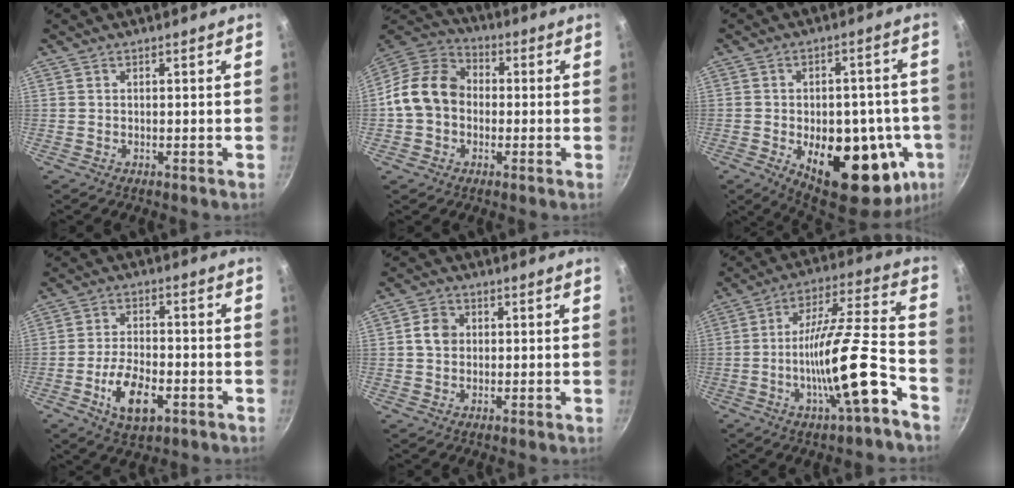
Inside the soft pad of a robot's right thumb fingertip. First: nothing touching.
{"total": 12.8, "force": [-0.8, 10.4, 7.5], "torque": [-0.100, 0.033, -0.035]}
{"total": 23.8, "force": [-6.6, 12.5, 19.2], "torque": [-0.209, 0.007, -0.074]}
{"total": 10.1, "force": [-4.0, 4.9, 7.9], "torque": [-0.135, 0.018, -0.069]}
{"total": 4.3, "force": [0.6, 3.7, 2.2], "torque": [-0.023, 0.007, 0.003]}
{"total": 17.6, "force": [-7.4, 3.2, 15.6], "torque": [-0.239, 0.047, -0.129]}